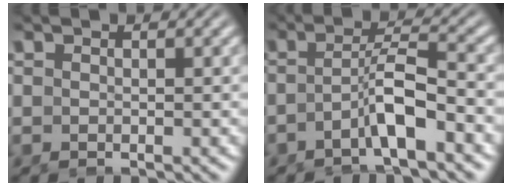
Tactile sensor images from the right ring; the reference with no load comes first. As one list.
[{"total": 3.4, "force": [-1.8, 0.1, 2.9], "torque": [-0.048, -0.008, -0.025]}]